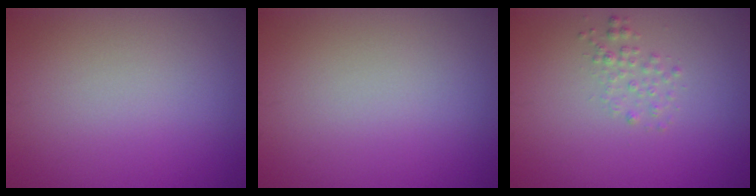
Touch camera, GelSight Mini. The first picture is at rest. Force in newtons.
{"total": 0.0}
{"total": 1.3, "press": 1.3, "slide": 0.1}